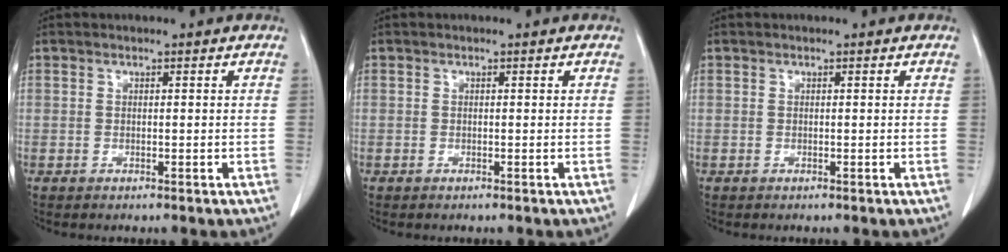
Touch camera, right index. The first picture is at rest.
{"total": 0.0}
{"total": 0.0}